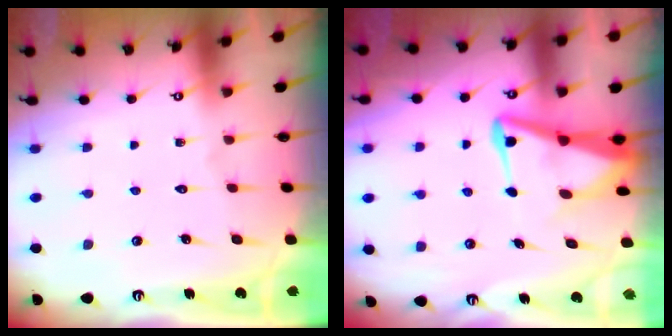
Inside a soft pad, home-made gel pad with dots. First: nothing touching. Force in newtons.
{"total": 7.0, "press": 6.9, "slide": 0.9}